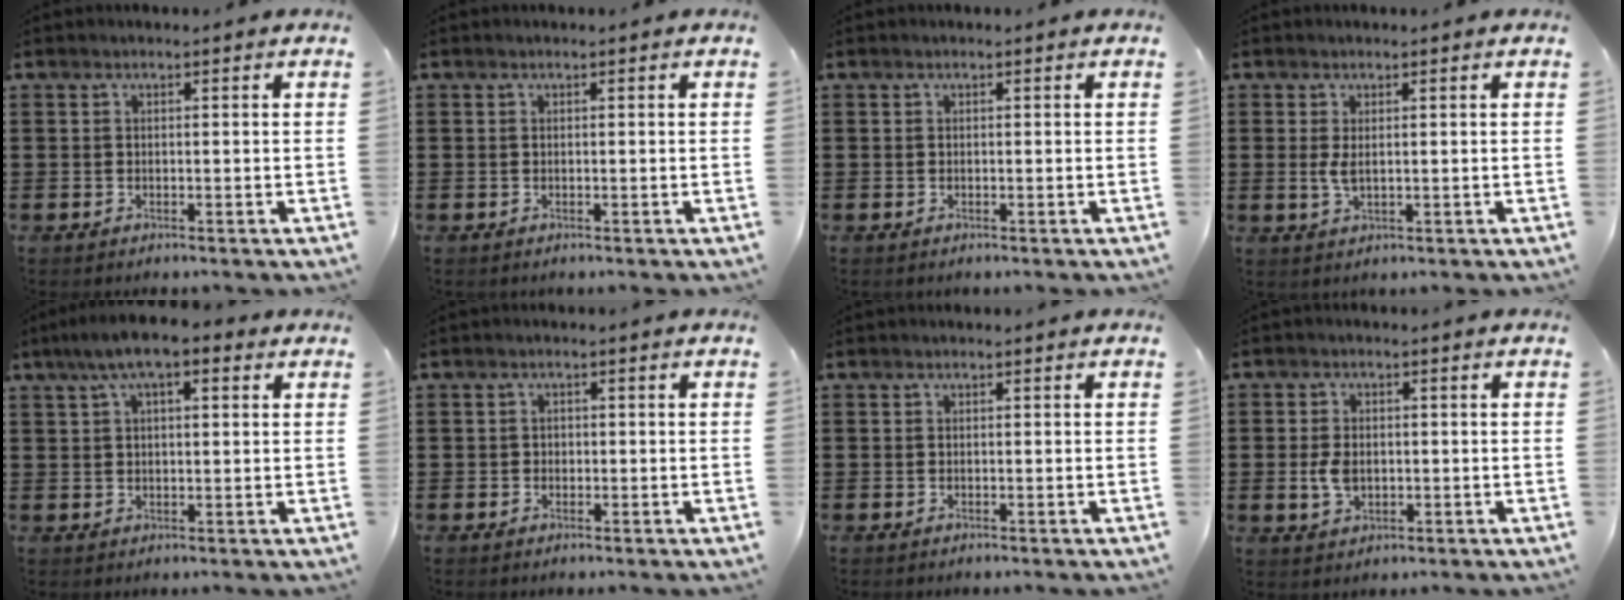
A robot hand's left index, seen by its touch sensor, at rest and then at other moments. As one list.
[{"total": 0.0}, {"total": 0.0}, {"total": 2.2, "force": [0.3, 0.8, 2.1], "torque": [-0.056, -0.005, 0.001]}, {"total": 6.2, "force": [3.5, 2.0, 4.8], "torque": [-0.100, 0.011, 0.059]}, {"total": 0.9, "force": [0.0, 0.8, 0.4], "torque": [-0.011, 0.004, -0.002]}, {"total": 0.0}, {"total": 4.0, "force": [-0.1, 2.6, 3.0], "torque": [-0.075, 0.001, -0.006]}]